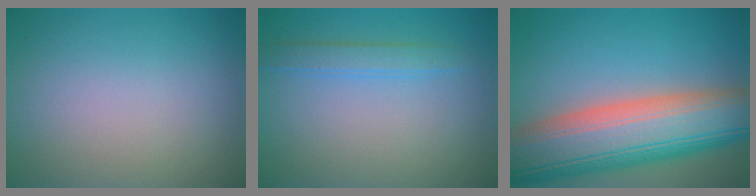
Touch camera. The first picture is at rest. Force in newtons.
{"total": 1.9, "press": 1.9, "slide": 0.1}
{"total": 14.2, "press": 14.1, "slide": 1.0}